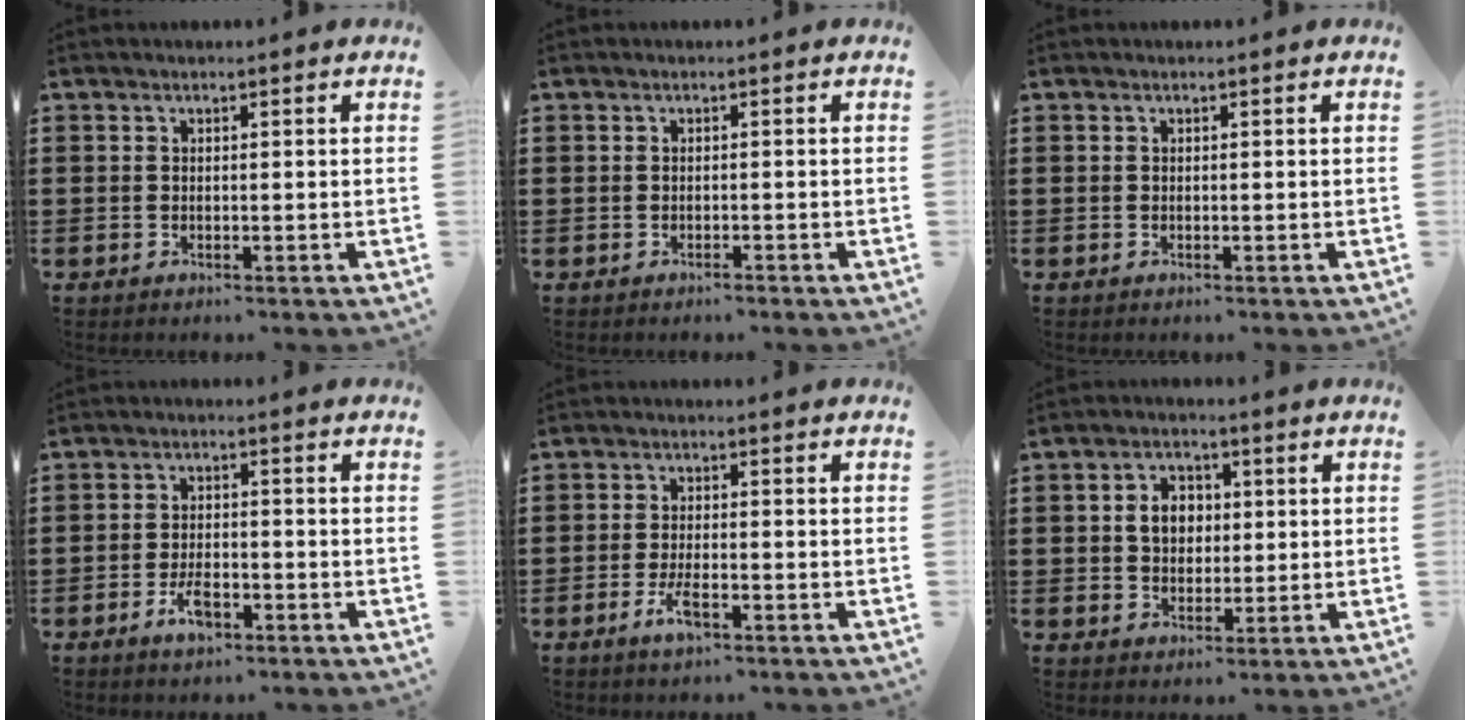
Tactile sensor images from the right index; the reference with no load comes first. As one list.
[{"total": 0.6, "force": [-0.6, 0.1, 0.0], "torque": [-0.002, 0.000, -0.014]}, {"total": 0.0}, {"total": 4.3, "force": [-2.1, 1.9, 3.3], "torque": [-0.068, 0.002, -0.042]}, {"total": 3.7, "force": [-1.8, 1.1, 3.1], "torque": [-0.070, -0.006, -0.038]}, {"total": 4.7, "force": [0.5, 3.7, 2.9], "torque": [-0.060, 0.011, 0.003]}]